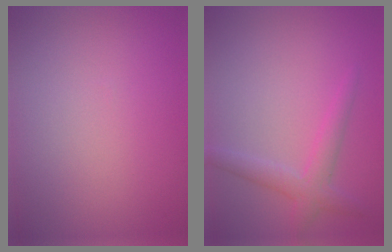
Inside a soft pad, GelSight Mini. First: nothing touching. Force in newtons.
{"total": 2.4, "press": 2.4, "slide": 0.1}